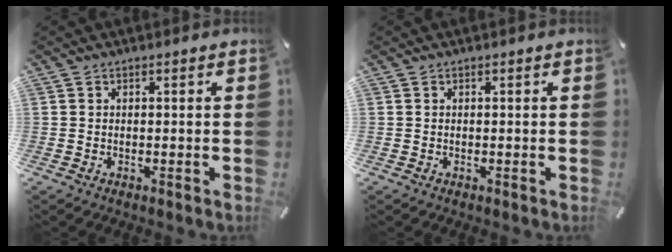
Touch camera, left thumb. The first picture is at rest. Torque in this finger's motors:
{"motor_torque": [-0.03, 0.01, -0.04, 0.00, 0.00]}